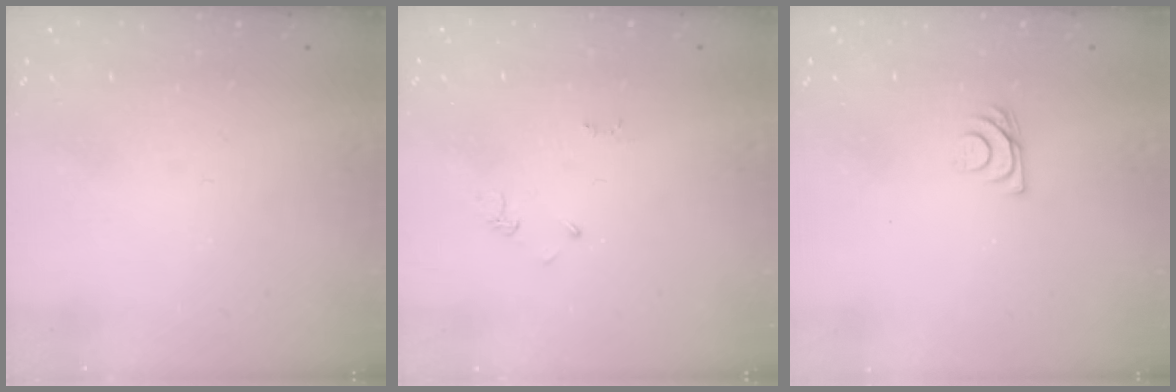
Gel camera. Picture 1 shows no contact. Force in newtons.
{"total": 2.6, "press": 2.6, "slide": 0.4}
{"total": 6.1, "press": 6.0, "slide": 0.8}